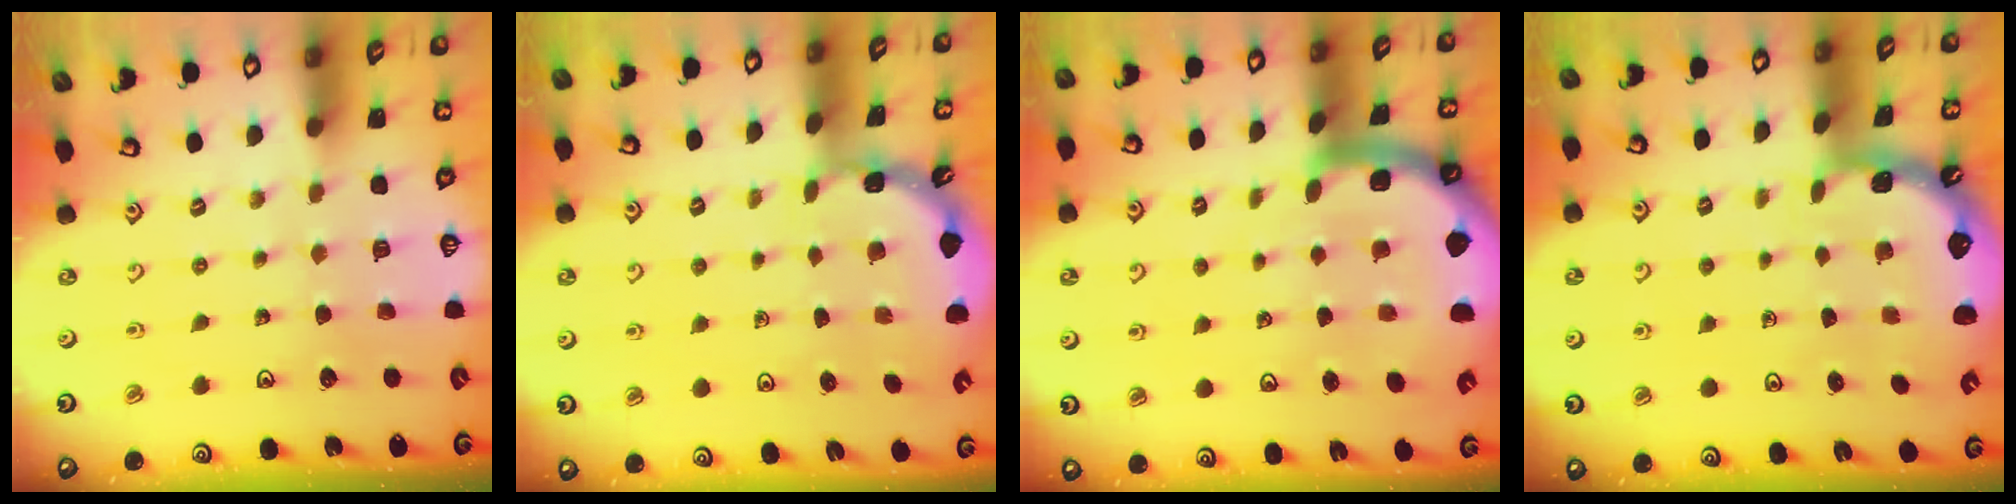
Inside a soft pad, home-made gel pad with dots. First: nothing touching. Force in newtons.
{"total": 1.7, "press": 1.7, "slide": 0.1}
{"total": 6.5, "press": 6.5, "slide": 0.8}
{"total": 1.0, "press": 1.0, "slide": 0.2}